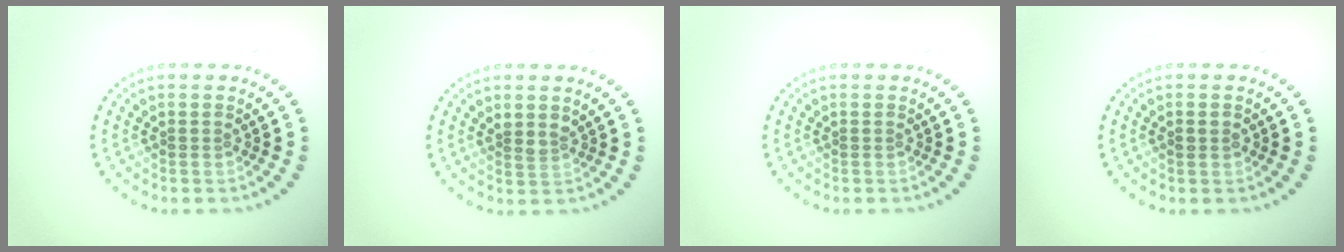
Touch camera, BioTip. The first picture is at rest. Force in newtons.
{"total": 1.5, "press": 1.1, "slide": 1.0}
{"total": 0.0}
{"total": 0.8, "press": 0.8, "slide": 0.1}